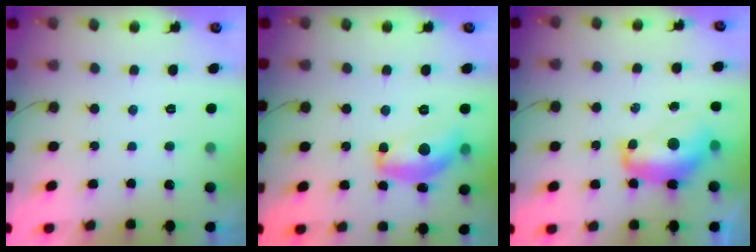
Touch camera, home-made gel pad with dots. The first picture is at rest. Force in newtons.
{"total": 14.7, "press": 14.7, "slide": 0.7}
{"total": 12.6, "press": 12.5, "slide": 1.5}